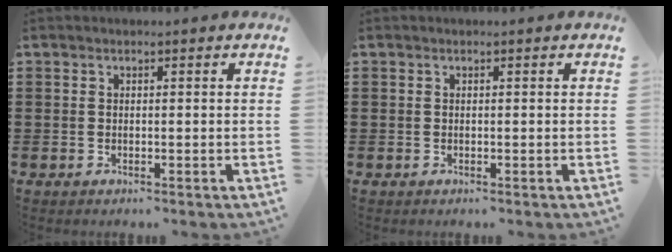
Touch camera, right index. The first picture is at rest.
{"total": 0.0}